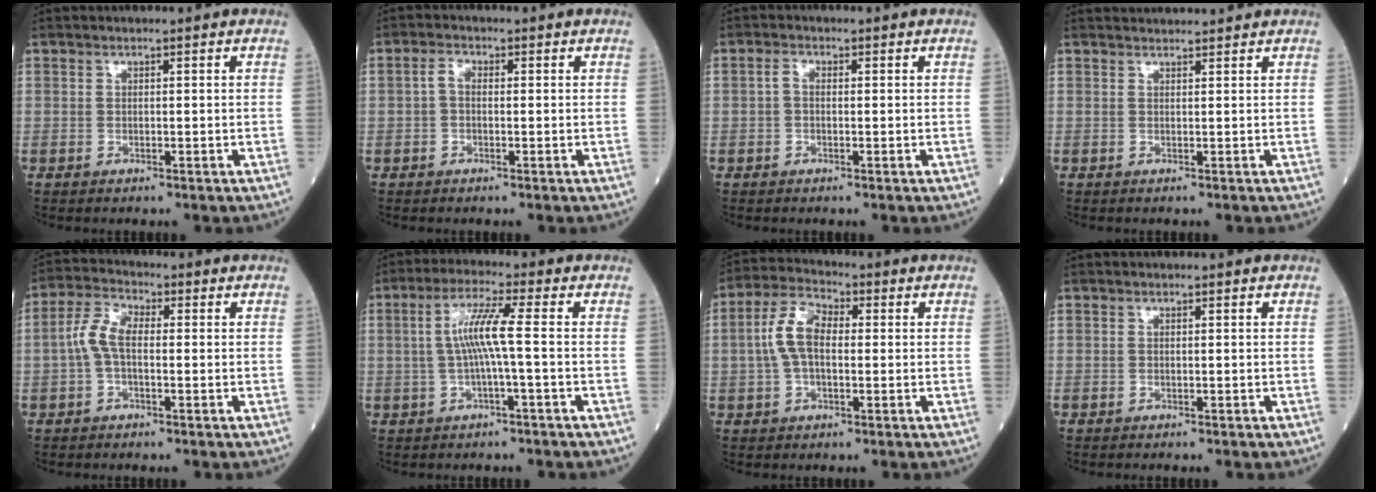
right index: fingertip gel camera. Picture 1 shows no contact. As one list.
[{"total": 1.7, "force": [-0.1, 1.0, 1.4], "torque": [-0.026, 0.007, -0.005]}, {"total": 1.4, "force": [-0.1, 0.8, 1.1], "torque": [-0.021, 0.005, -0.005]}, {"total": 3.0, "force": [3.0, 0.0, 0.3], "torque": [-0.011, 0.029, 0.040]}, {"total": 5.2, "force": [-0.4, 2.4, 4.6], "torque": [-0.103, 0.017, -0.011]}, {"total": 6.2, "force": [-0.1, -0.4, 6.2], "torque": [-0.124, 0.014, -0.003]}, {"total": 7.2, "force": [0.3, 3.6, 6.2], "torque": [-0.140, 0.025, 0.000]}, {"total": 0.0}]